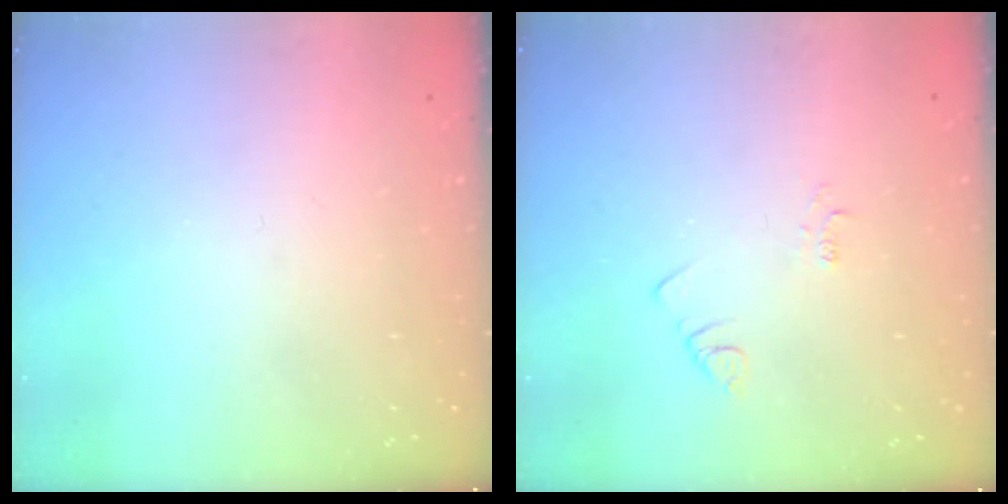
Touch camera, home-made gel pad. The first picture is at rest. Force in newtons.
{"total": 2.1, "press": 2.1, "slide": 0.4}